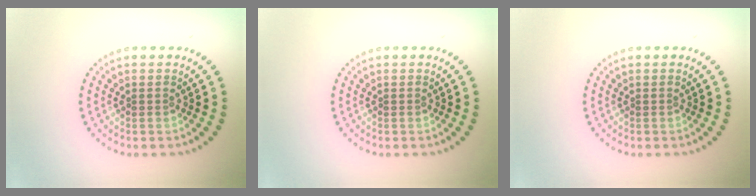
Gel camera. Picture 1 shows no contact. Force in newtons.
{"total": 0.0}
{"total": 0.0}